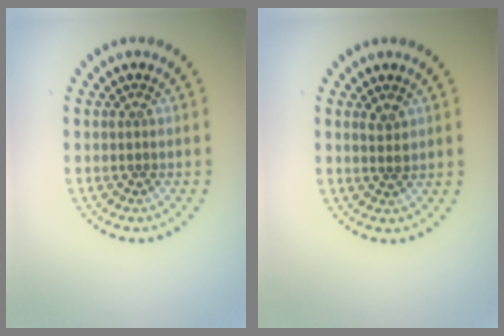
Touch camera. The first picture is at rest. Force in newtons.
{"total": 1.4, "press": 1.3, "slide": 0.4}